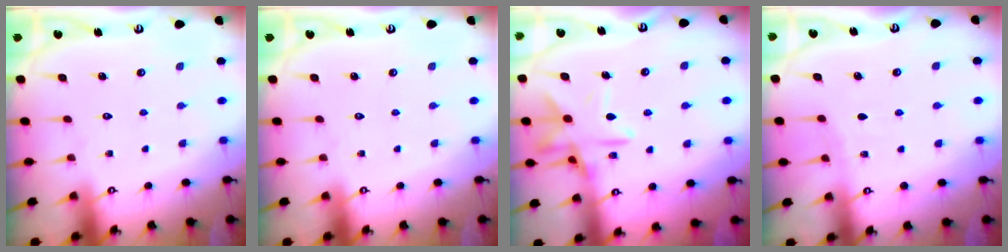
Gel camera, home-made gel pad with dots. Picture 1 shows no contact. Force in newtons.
{"total": 0.0}
{"total": 13.8, "press": 13.7, "slide": 1.0}
{"total": 3.1, "press": 3.0, "slide": 0.5}